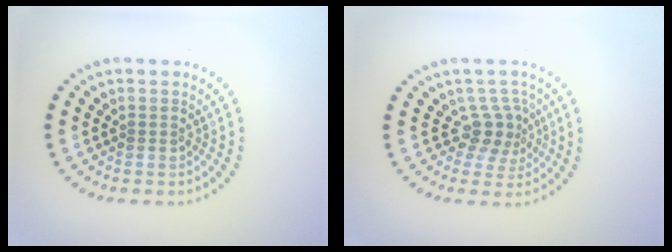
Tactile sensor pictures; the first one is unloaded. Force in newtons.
{"total": 2.6, "press": 1.8, "slide": 1.8}